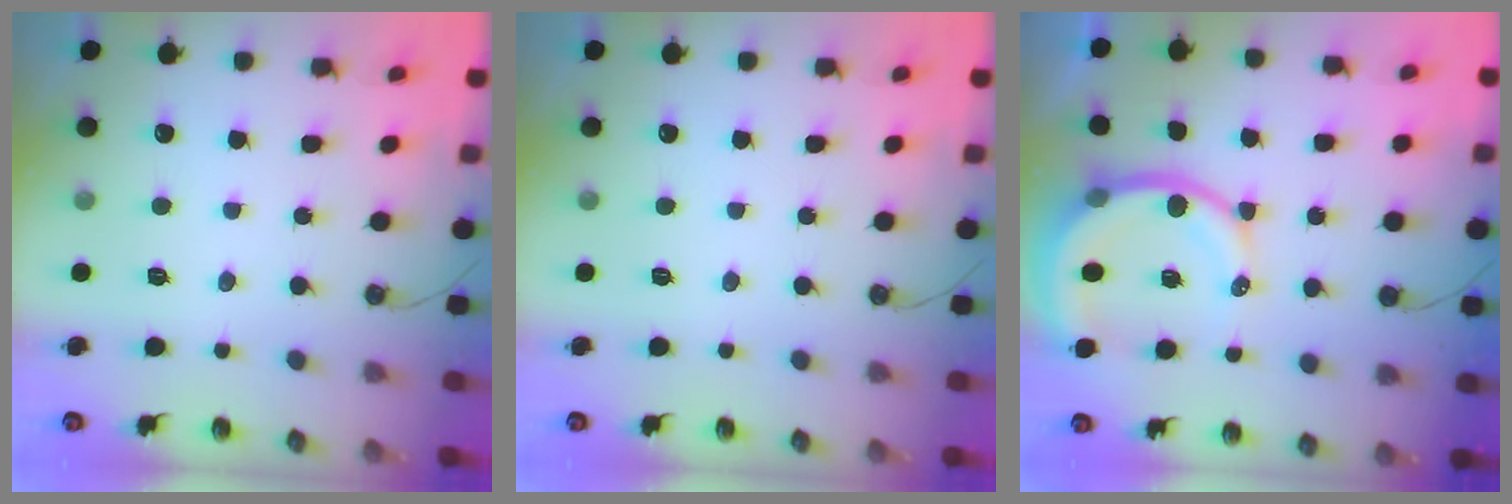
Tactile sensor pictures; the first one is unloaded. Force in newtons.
{"total": 0.0}
{"total": 12.7, "press": 12.6, "slide": 1.6}